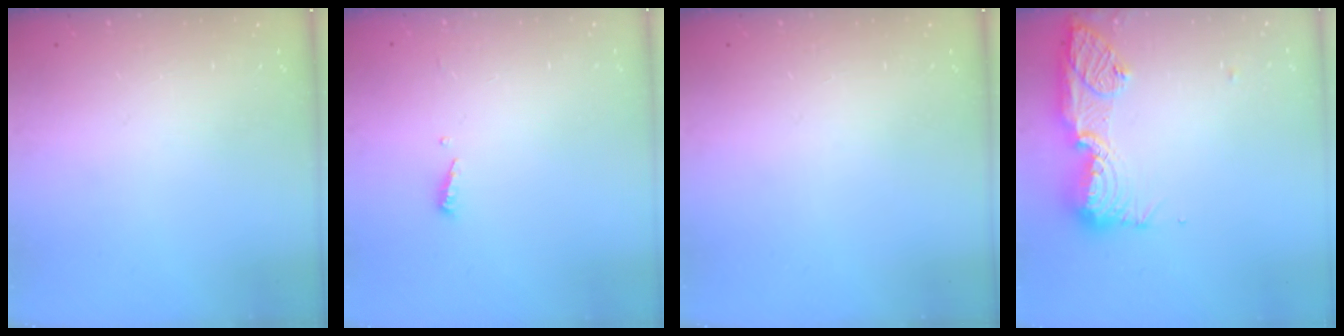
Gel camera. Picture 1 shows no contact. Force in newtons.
{"total": 3.7, "press": 3.6, "slide": 0.5}
{"total": 0.0}
{"total": 17.6, "press": 16.5, "slide": 6.2}